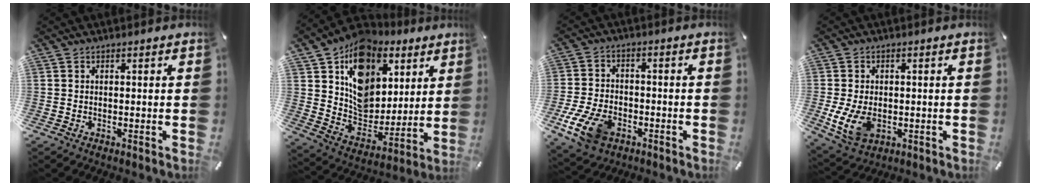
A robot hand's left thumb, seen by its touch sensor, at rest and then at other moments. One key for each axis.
{"total": 14.9, "fx": 7.0, "fy": 11.6, "fz": 6.2, "tx": -0.099, "ty": -0.050, "tz": 0.128}
{"total": 10.7, "fx": -4.6, "fy": 7.0, "fz": 6.7, "tx": -0.141, "ty": 0.011, "tz": -0.083}
{"total": 8.4, "fx": -1.3, "fy": 5.9, "fz": 5.8, "tx": -0.134, "ty": -0.004, "tz": -0.024}